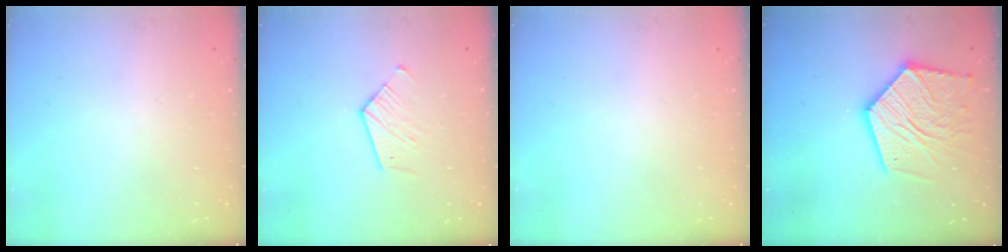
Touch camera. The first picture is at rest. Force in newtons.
{"total": 6.6, "press": 6.6, "slide": 0.2}
{"total": 0.0}
{"total": 18.9, "press": 18.8, "slide": 1.9}